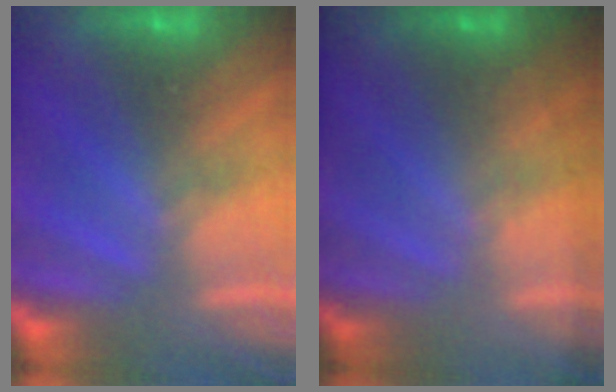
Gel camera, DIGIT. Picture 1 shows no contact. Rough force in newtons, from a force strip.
{"total": 1.8}